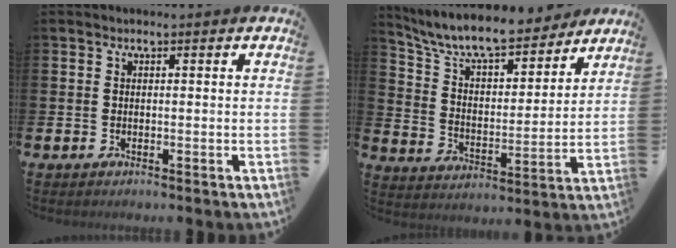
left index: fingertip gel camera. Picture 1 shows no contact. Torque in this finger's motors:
{"motor_torque": [1.09, -1.05, 1.05, 0.21]}